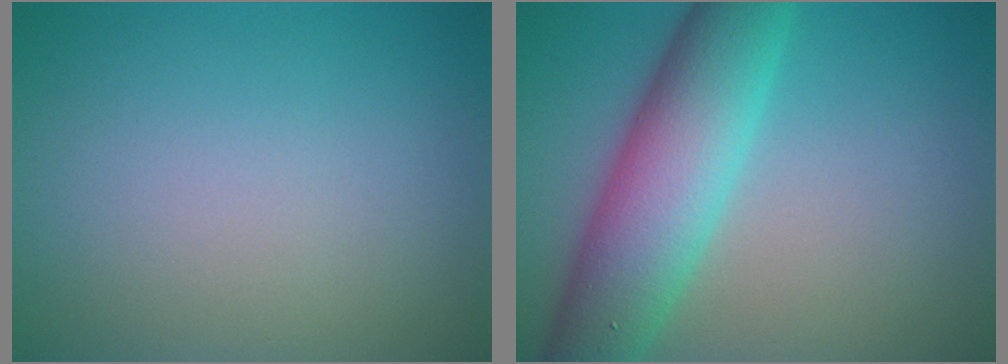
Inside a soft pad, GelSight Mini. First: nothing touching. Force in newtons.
{"total": 8.7, "press": 8.7, "slide": 0.1}